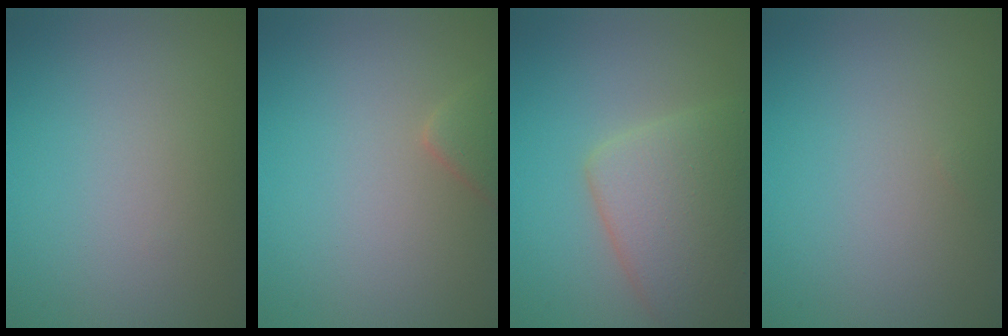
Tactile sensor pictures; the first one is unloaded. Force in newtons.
{"total": 1.6, "press": 1.6, "slide": 0.1}
{"total": 6.5, "press": 6.4, "slide": 0.4}
{"total": 0.0}